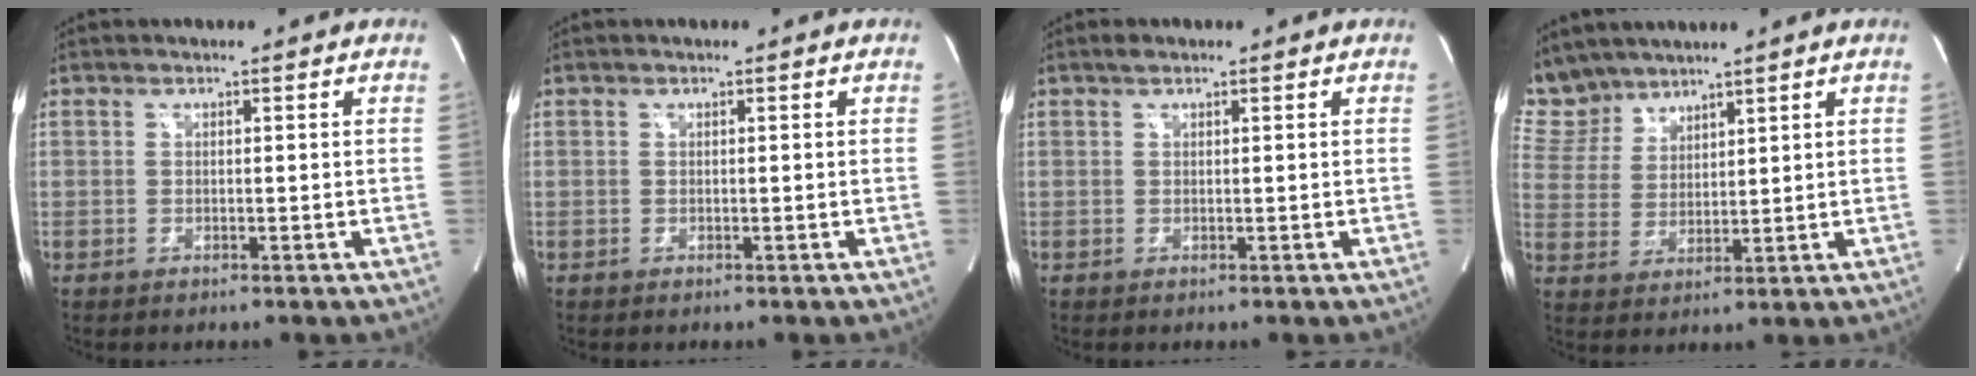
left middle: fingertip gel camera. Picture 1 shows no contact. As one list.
[{"total": 0.0}, {"total": 1.1, "force": [0.8, 0.4, 0.6], "torque": [-0.016, 0.009, 0.014]}, {"total": 7.0, "force": [6.6, 2.4, 0.1], "torque": [-0.013, 0.011, 0.149]}]